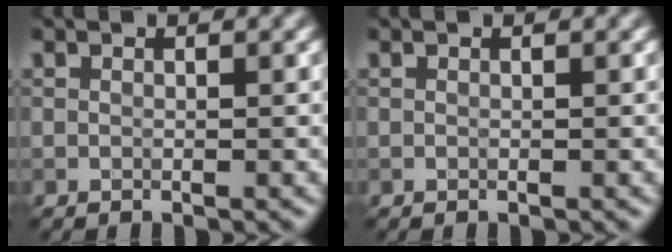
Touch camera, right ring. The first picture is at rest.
{"total": 0.0}